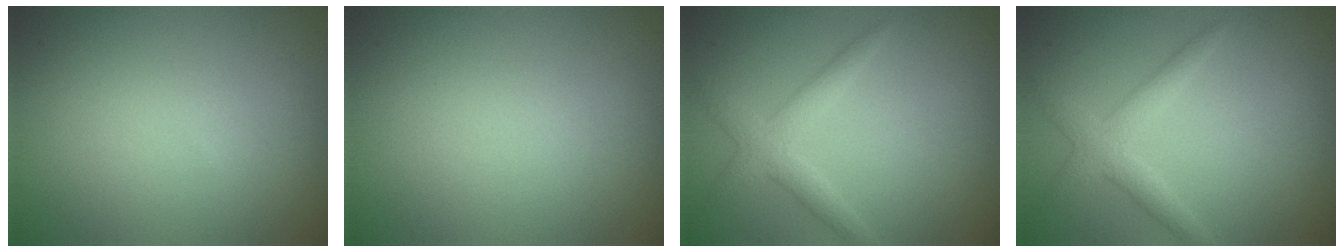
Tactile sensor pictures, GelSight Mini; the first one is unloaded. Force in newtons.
{"total": 0.0}
{"total": 2.6, "press": 2.6, "slide": 0.0}
{"total": 2.6, "press": 2.6, "slide": 0.0}